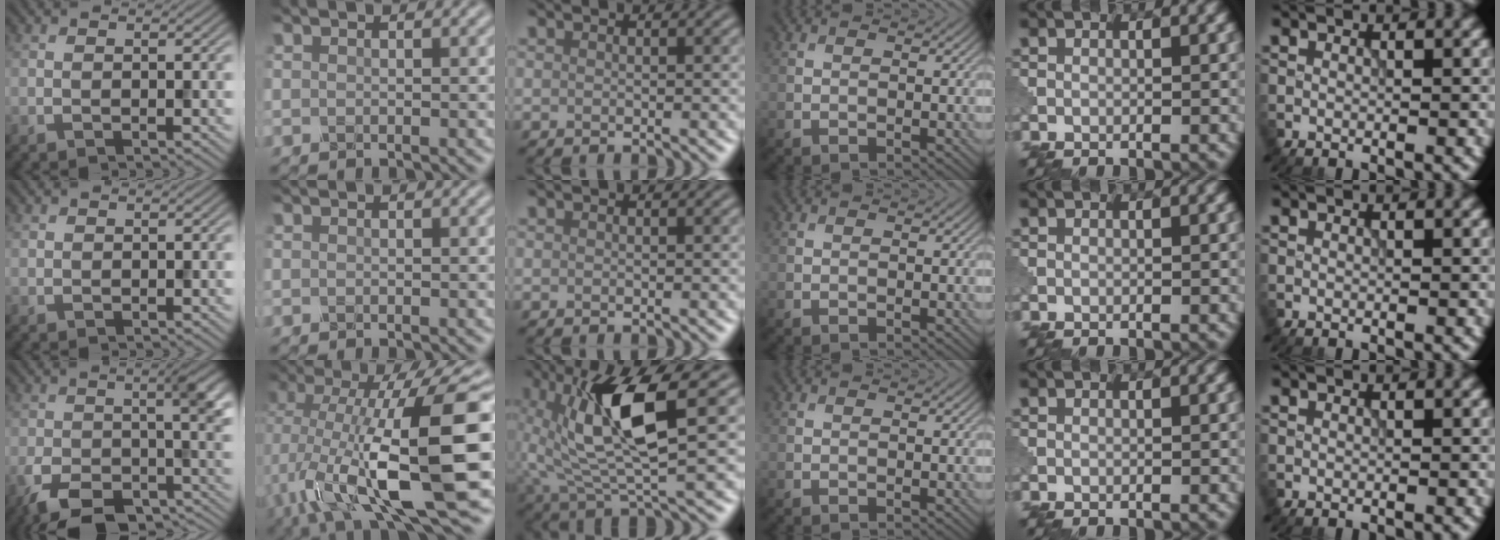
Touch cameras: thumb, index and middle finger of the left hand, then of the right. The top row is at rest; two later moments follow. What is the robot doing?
{"motion": "shake", "object": "salt shaker"}